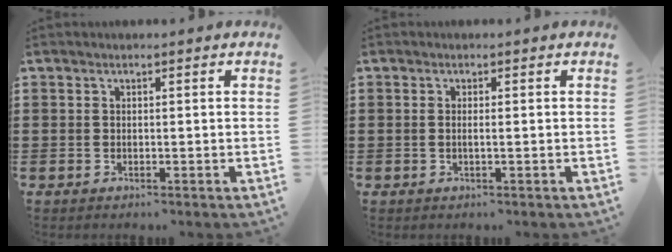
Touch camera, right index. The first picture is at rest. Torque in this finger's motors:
{"motor_torque": [-0.26, 0.28, -0.03, -0.01]}